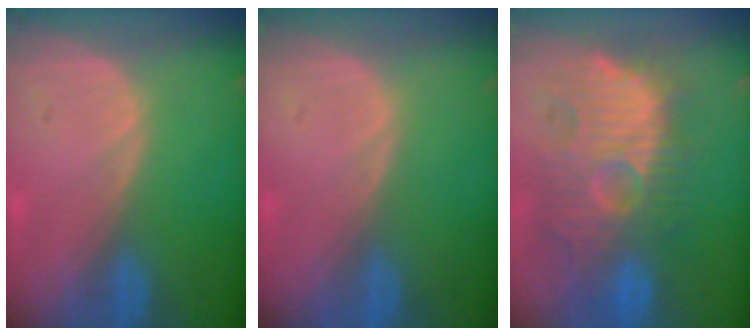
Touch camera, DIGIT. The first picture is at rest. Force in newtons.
{"total": 0.0}
{"total": 12.4, "press": 12.0, "slide": 3.4}